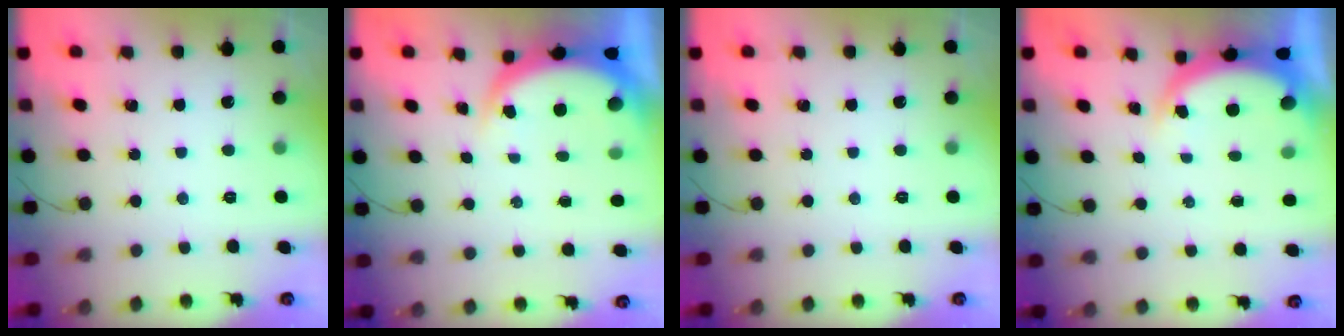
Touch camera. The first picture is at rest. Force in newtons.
{"total": 4.7, "press": 4.7, "slide": 0.2}
{"total": 0.0}
{"total": 4.7, "press": 4.5, "slide": 1.4}